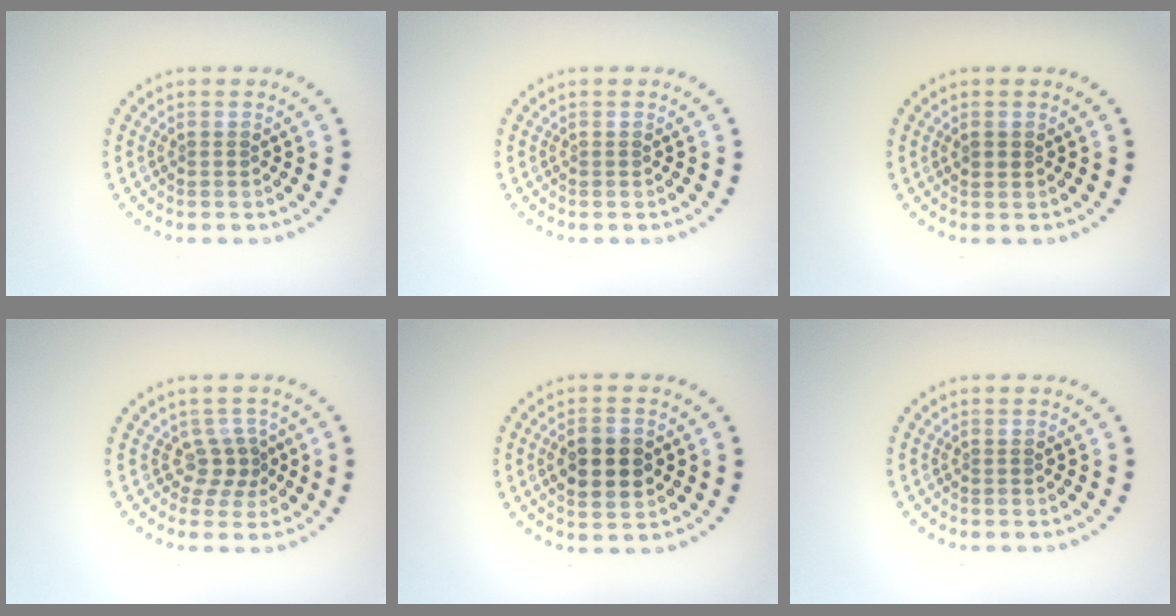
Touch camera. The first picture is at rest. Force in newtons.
{"total": 0.0}
{"total": 0.9, "press": 0.8, "slide": 0.3}
{"total": 2.2, "press": 1.5, "slide": 1.6}
{"total": 4.1, "press": 4.1, "slide": 0.3}
{"total": 0.0}